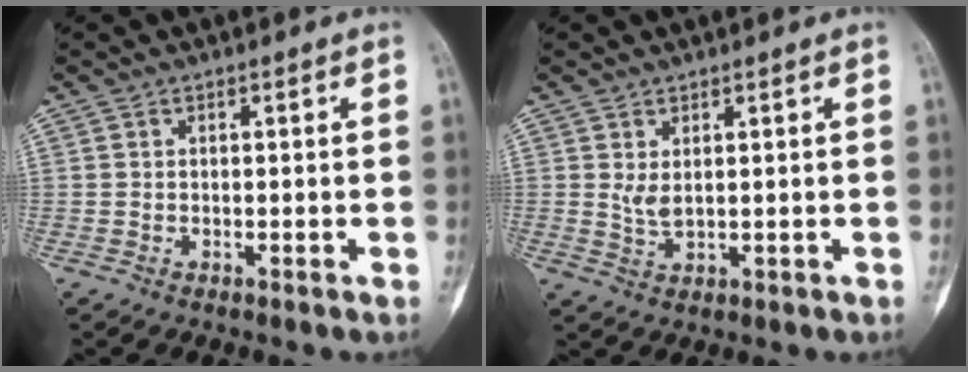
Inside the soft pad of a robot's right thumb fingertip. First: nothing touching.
{"total": 2.5, "force": [0.7, 1.0, 2.1], "torque": [-0.040, -0.010, 0.021]}